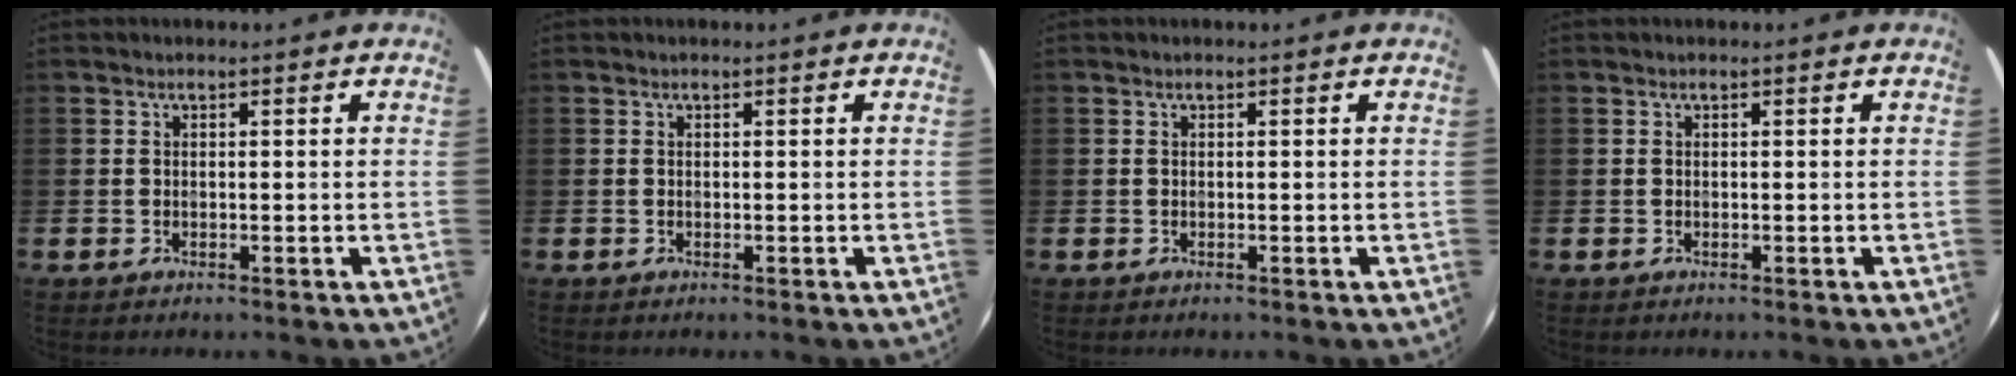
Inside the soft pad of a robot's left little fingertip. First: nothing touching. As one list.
[{"total": 0.0}, {"total": 0.0}, {"total": 0.0}]